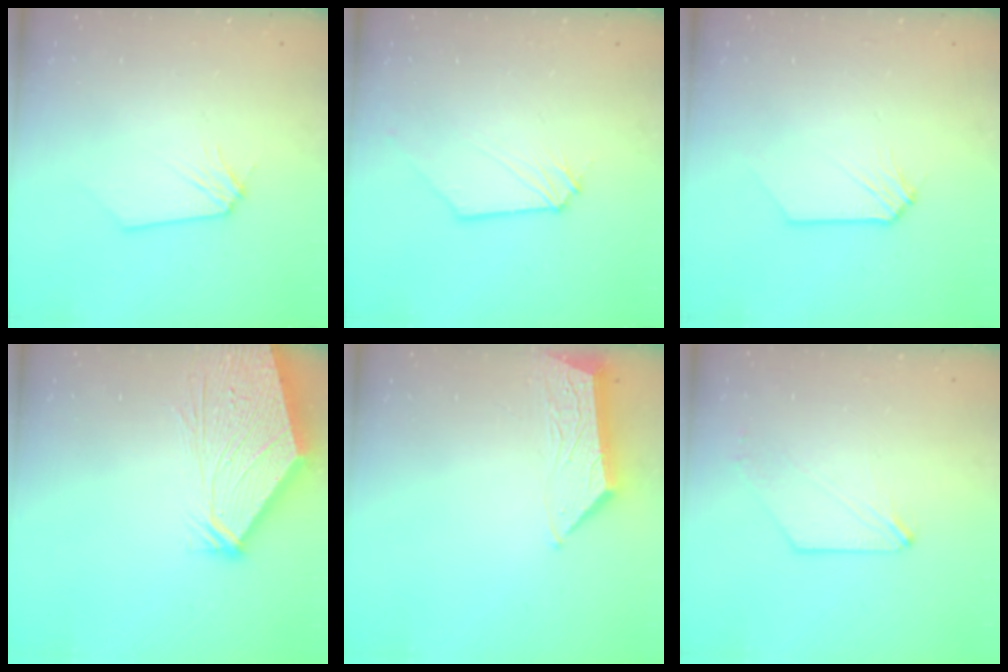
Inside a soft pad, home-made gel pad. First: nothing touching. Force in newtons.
{"total": 0.0}
{"total": 0.8, "press": 0.8, "slide": 0.1}
{"total": 11.8, "press": 11.7, "slide": 1.5}
{"total": 6.4, "press": 6.4, "slide": 0.2}
{"total": 0.7, "press": 0.7, "slide": 0.1}